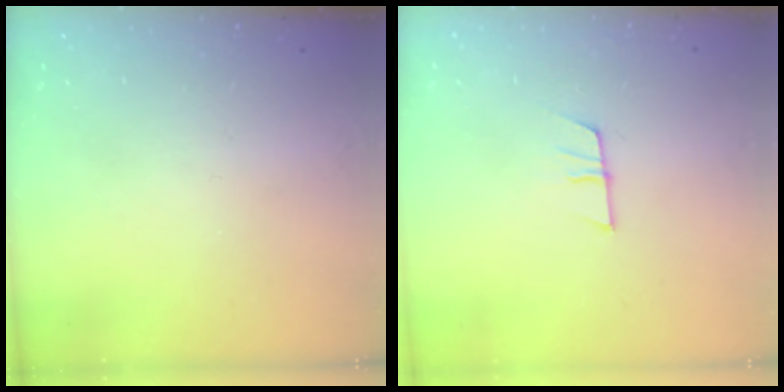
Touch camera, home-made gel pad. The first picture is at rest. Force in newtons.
{"total": 7.1, "press": 7.1, "slide": 0.6}